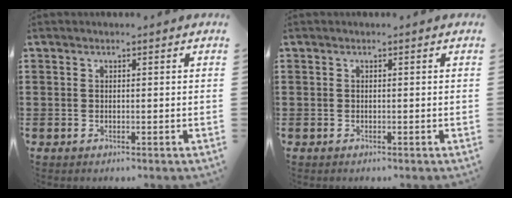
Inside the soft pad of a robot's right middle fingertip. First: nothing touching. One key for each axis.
{"total": 0.0}